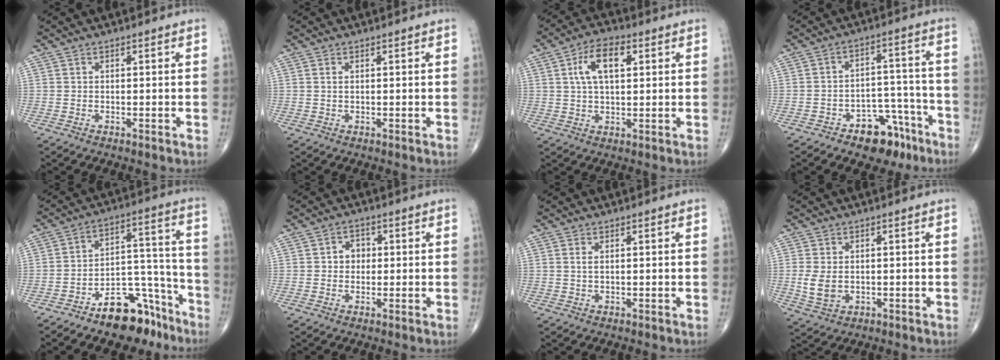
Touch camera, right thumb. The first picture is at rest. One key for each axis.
{"total": 0.7, "fx": 0.2, "fy": 0.3, "fz": 0.6, "tx": -0.016, "ty": 0.004, "tz": 0.007}
{"total": 8.6, "fx": 2.5, "fy": 4.3, "fz": 7.1, "tx": -0.122, "ty": 0.007, "tz": 0.043}
{"total": 10.5, "fx": -6.8, "fy": 6.1, "fz": 5.1, "tx": -0.027, "ty": 0.069, "tz": -0.096}
{"total": 13.6, "fx": -9.6, "fy": 6.7, "fz": 7.0, "tx": -0.056, "ty": 0.102, "tz": -0.151}
{"total": 3.2, "fx": 0.2, "fy": 2.7, "fz": 1.6, "tx": -0.002, "ty": 0.007, "tz": -0.002}
{"total": 1.1, "fx": 0.3, "fy": 0.4, "fz": 1.0, "tx": -0.025, "ty": 0.003, "tz": 0.010}
{"total": 4.8, "fx": -0.2, "fy": 3.5, "fz": 3.3, "tx": -0.062, "ty": -0.007, "tz": 0.003}